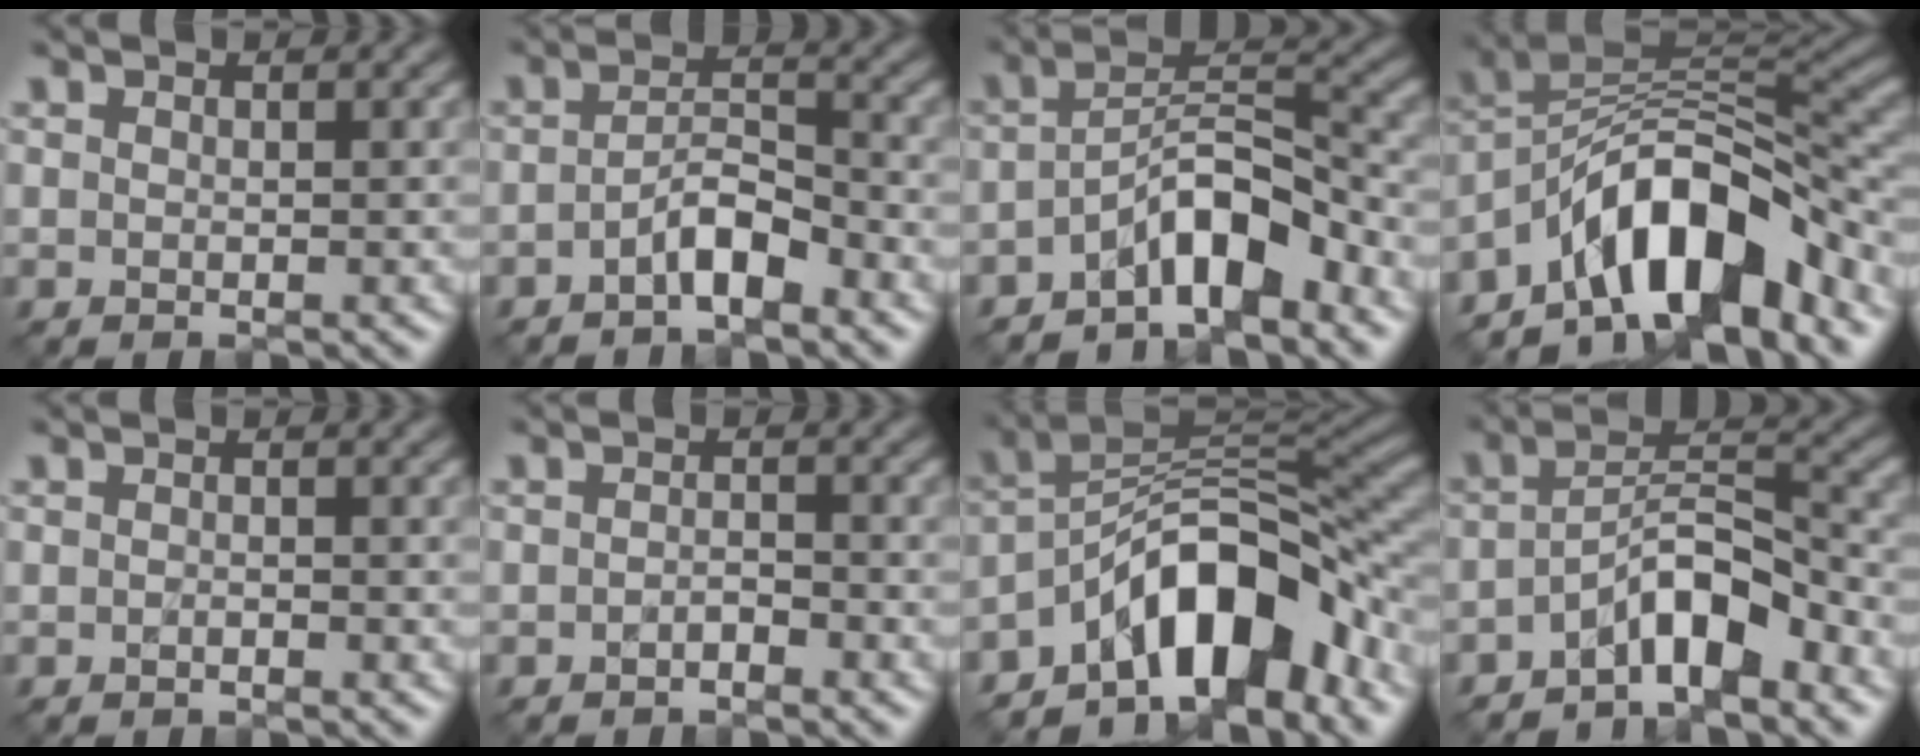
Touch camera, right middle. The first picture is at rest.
{"total": 3.2, "force": [-1.9, 1.0, 2.4], "torque": [-0.044, 0.010, -0.039]}
{"total": 6.2, "force": [-3.9, 2.2, 4.3], "torque": [-0.062, 0.012, -0.075]}
{"total": 10.4, "force": [-6.2, 4.1, 7.3], "torque": [-0.094, 0.019, -0.119]}
{"total": 0.5, "force": [-0.4, 0.1, 0.3], "torque": [-0.004, 0.001, -0.007]}
{"total": 1.1, "force": [-0.8, 0.4, 0.7], "torque": [-0.012, 0.003, -0.015]}
{"total": 10.6, "force": [-6.1, 4.3, 7.5], "torque": [-0.094, 0.019, -0.116]}
{"total": 5.6, "force": [-3.5, 1.9, 3.9], "torque": [-0.060, 0.013, -0.066]}